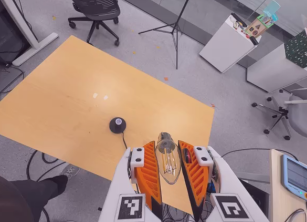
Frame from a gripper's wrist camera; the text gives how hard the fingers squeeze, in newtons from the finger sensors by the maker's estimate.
{"total": 12.3, "left": 12.8, "right": 11.8}